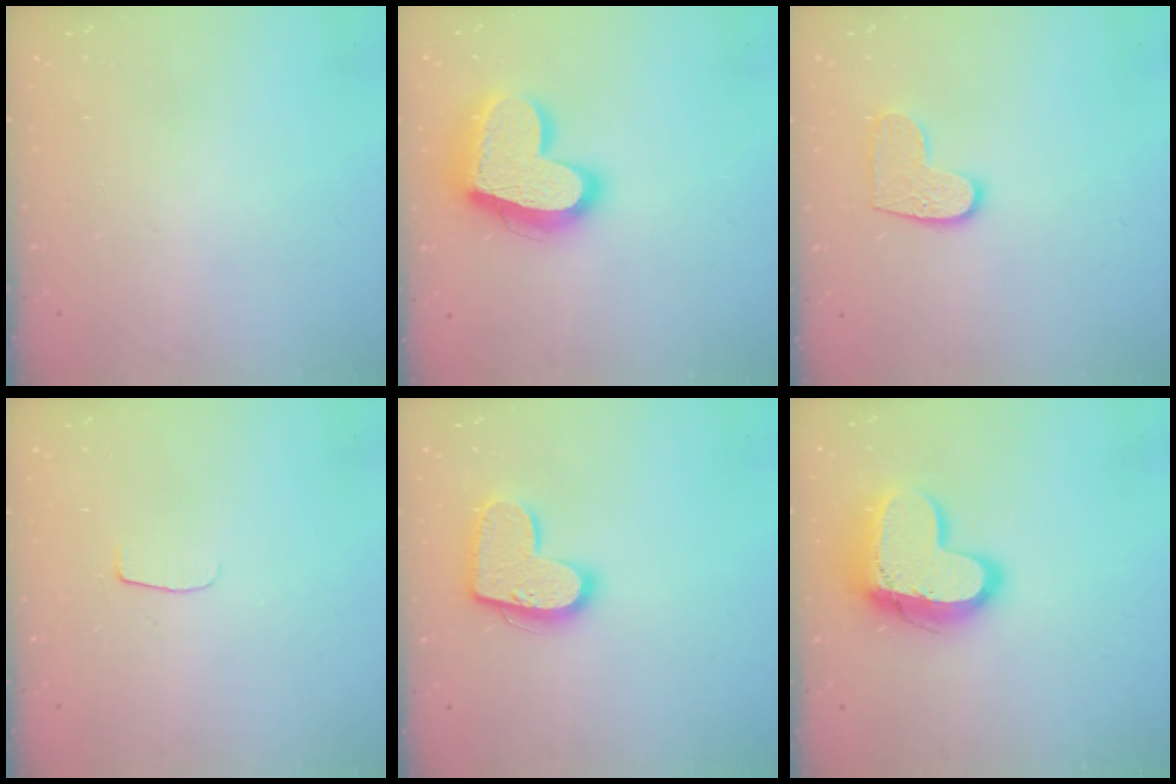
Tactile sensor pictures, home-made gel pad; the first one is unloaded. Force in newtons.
{"total": 19.6, "press": 19.6, "slide": 1.5}
{"total": 8.6, "press": 8.6, "slide": 0.3}
{"total": 5.3, "press": 5.3, "slide": 0.5}
{"total": 15.7, "press": 15.6, "slide": 0.9}
{"total": 16.3, "press": 16.3, "slide": 1.3}